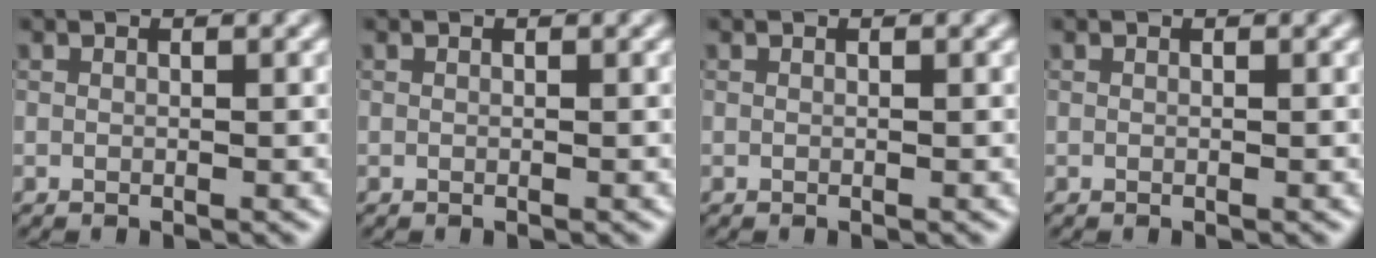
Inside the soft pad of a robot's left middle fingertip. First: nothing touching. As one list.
[{"total": 0.0}, {"total": 0.0}, {"total": 0.0}]